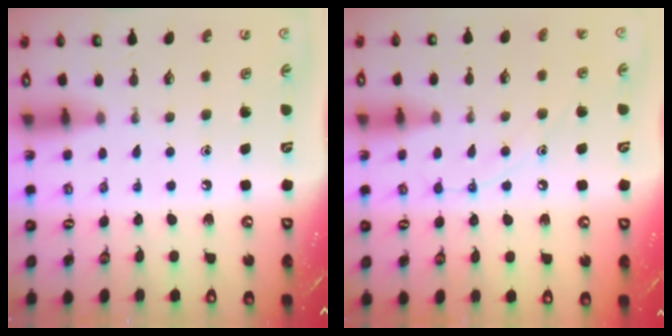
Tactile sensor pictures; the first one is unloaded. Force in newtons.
{"total": 9.3, "press": 9.3, "slide": 0.7}